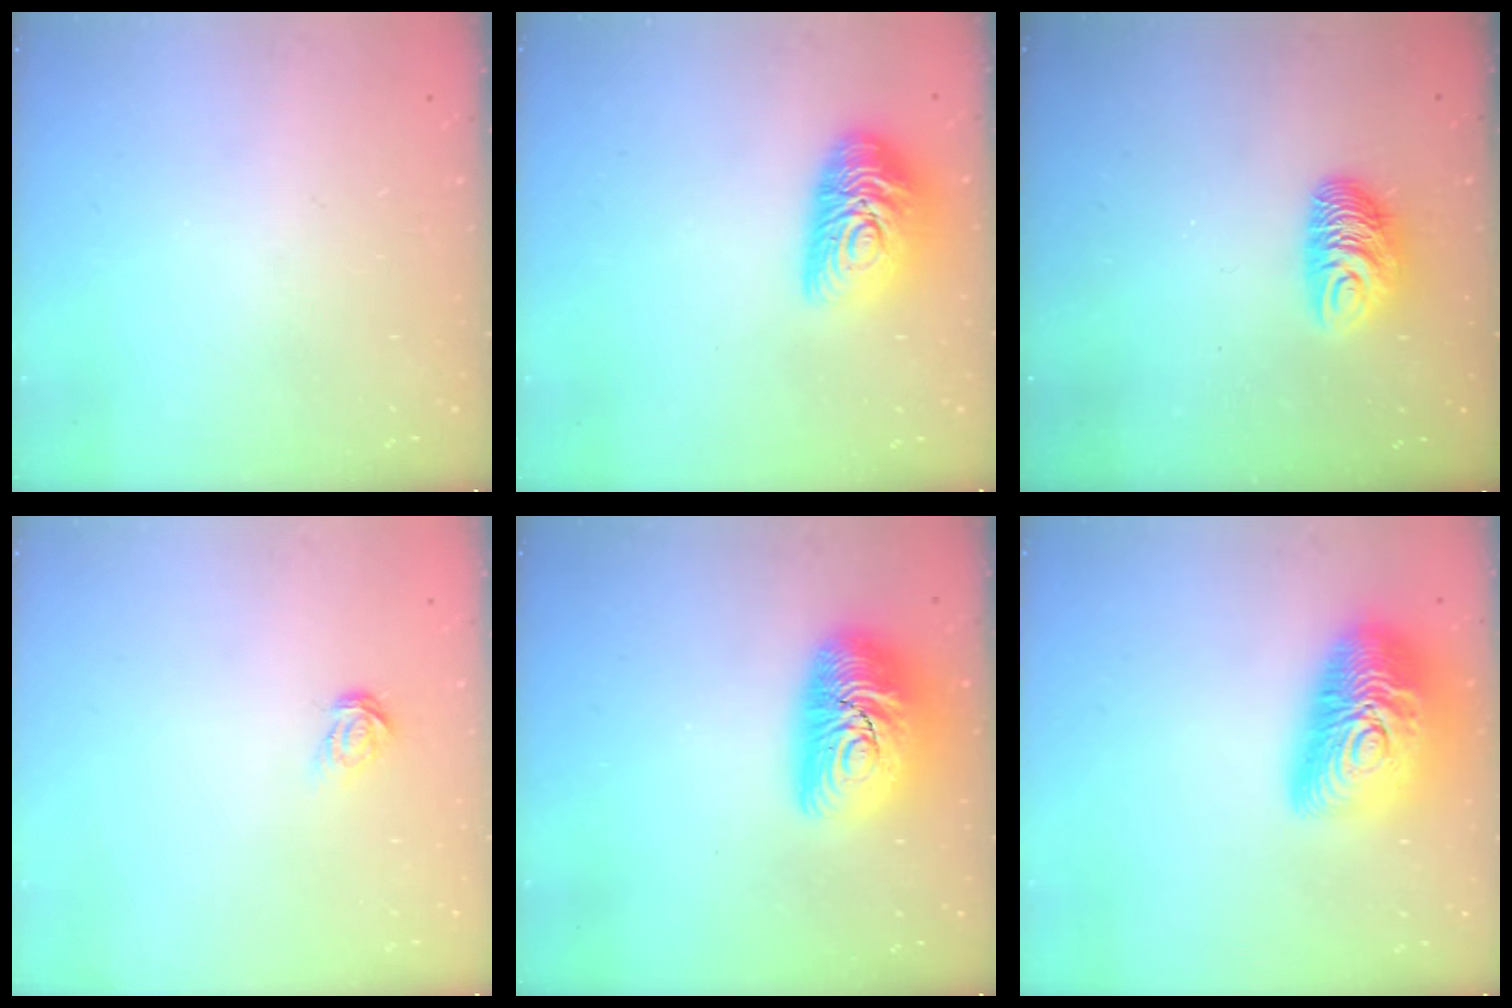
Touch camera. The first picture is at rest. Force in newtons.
{"total": 12.8, "press": 12.8, "slide": 0.9}
{"total": 9.0, "press": 9.0, "slide": 0.5}
{"total": 3.7, "press": 3.7, "slide": 0.1}
{"total": 16.1, "press": 16.1, "slide": 0.9}
{"total": 23.1, "press": 23.0, "slide": 1.3}